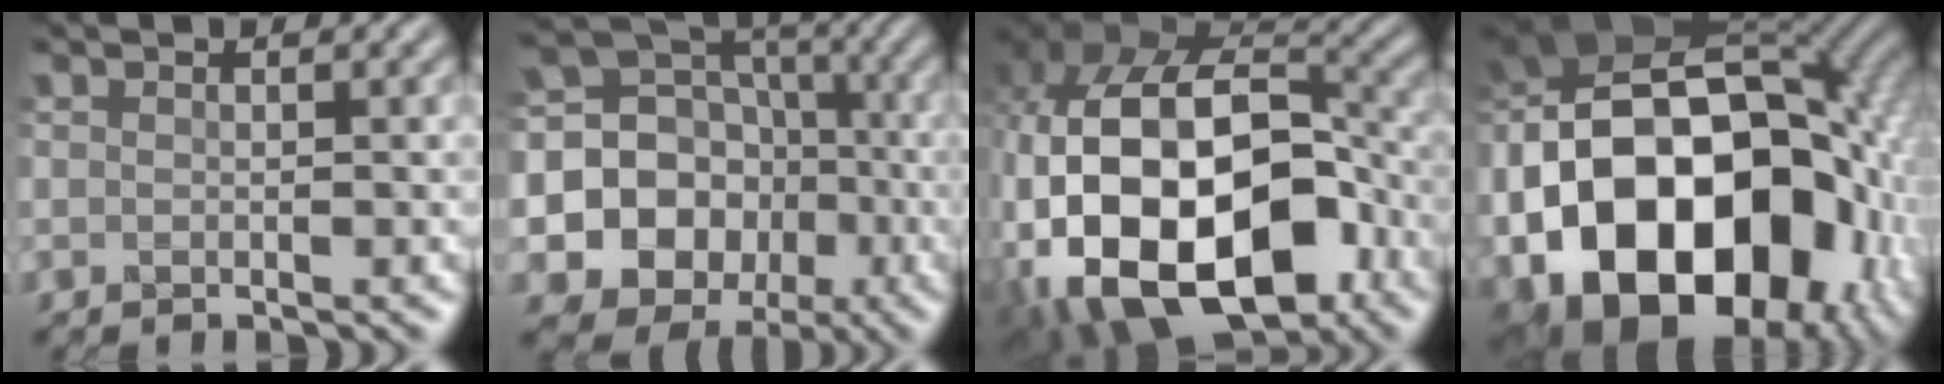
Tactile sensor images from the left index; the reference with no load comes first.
{"total": 16.9, "force": [-3.4, 15.6, 5.5], "torque": [-0.144, -0.001, -0.066]}
{"total": 20.0, "force": [-5.7, 14.1, 13.1], "torque": [-0.243, -0.028, -0.079]}
{"total": 21.7, "force": [-5.5, 15.5, 14.2], "torque": [-0.276, -0.009, -0.087]}